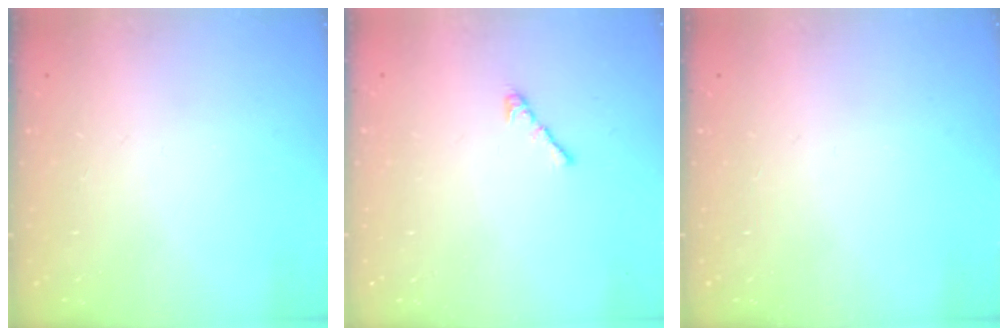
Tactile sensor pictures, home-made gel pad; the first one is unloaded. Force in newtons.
{"total": 3.0, "press": 2.9, "slide": 0.8}
{"total": 0.0}